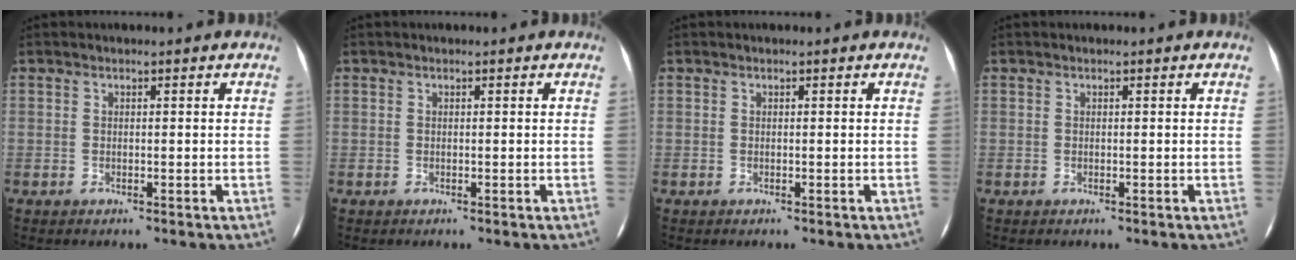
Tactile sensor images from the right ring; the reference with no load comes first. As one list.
[{"total": 0.0}, {"total": 0.0}, {"total": 0.0}]